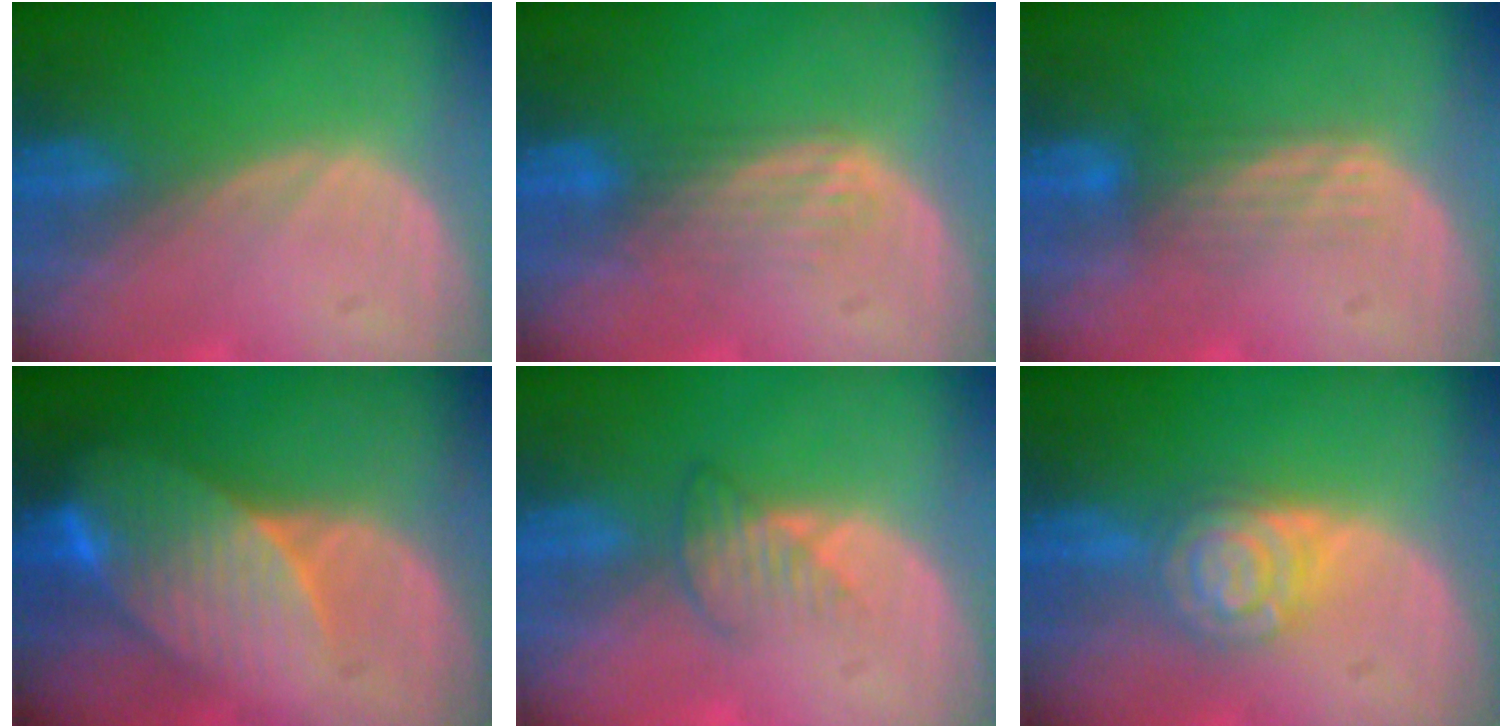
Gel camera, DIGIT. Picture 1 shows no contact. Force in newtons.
{"total": 3.7, "press": 3.1, "slide": 2.0}
{"total": 3.5, "press": 3.1, "slide": 1.6}
{"total": 8.2, "press": 7.6, "slide": 3.1}
{"total": 3.0, "press": 2.8, "slide": 1.1}
{"total": 6.2, "press": 6.2, "slide": 0.4}